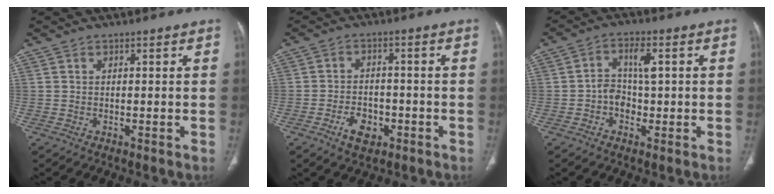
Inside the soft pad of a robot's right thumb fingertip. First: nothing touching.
{"total": 5.7, "force": [-2.8, 3.7, 3.3], "torque": [-0.047, 0.018, -0.044]}
{"total": 5.8, "force": [-0.1, 3.7, 4.5], "torque": [-0.073, 0.018, -0.004]}